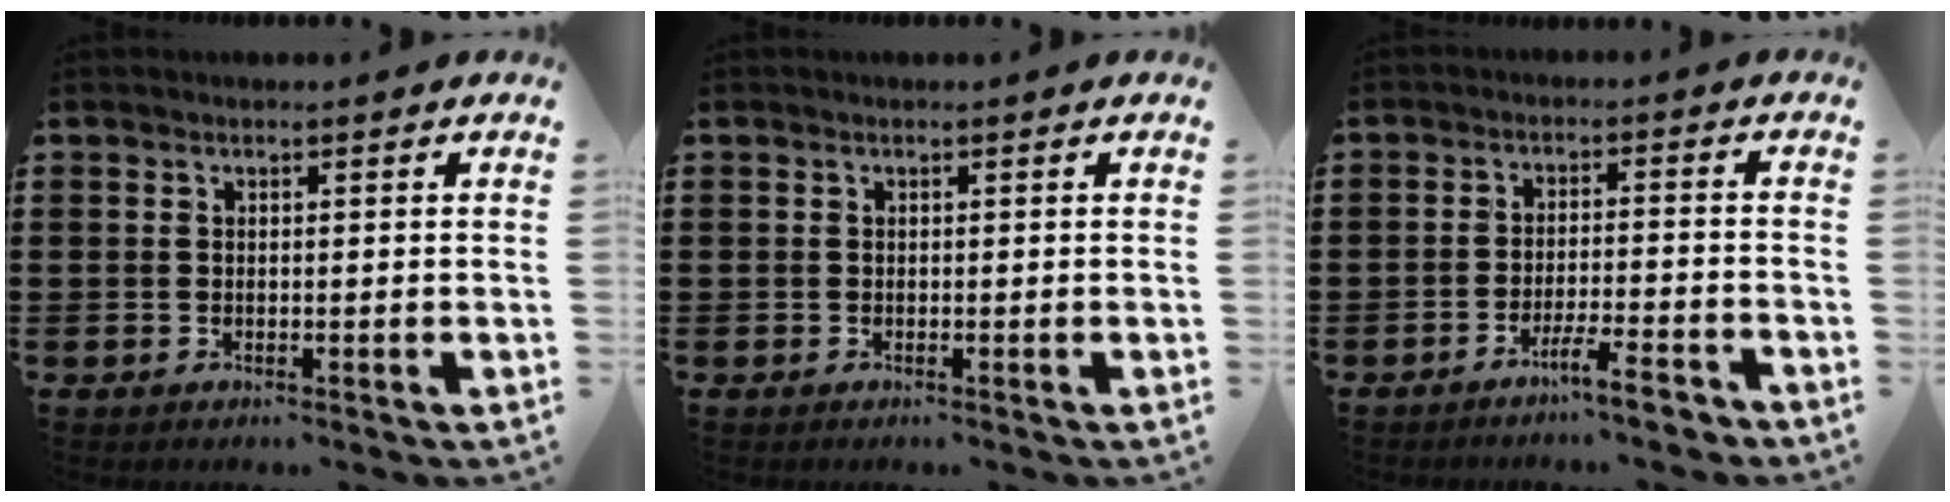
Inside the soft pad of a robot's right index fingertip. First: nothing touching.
{"total": 0.0}
{"total": 5.6, "force": [-4.7, 0.1, 2.9], "torque": [-0.051, -0.008, -0.086]}